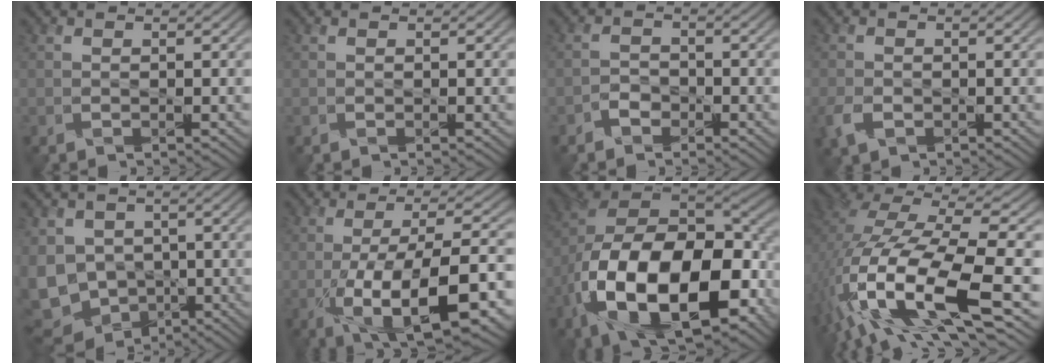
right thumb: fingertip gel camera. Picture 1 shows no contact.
{"total": 0.0}
{"total": 2.0, "force": [-1.6, 1.1, 0.5], "torque": [-0.007, 0.004, -0.035]}
{"total": 2.7, "force": [-1.4, 1.8, 1.4], "torque": [-0.044, -0.013, -0.030]}
{"total": 10.4, "force": [-1.6, 8.3, 5.9], "torque": [-0.162, -0.016, -0.031]}
{"total": 14.8, "force": [-4.7, 4.8, 13.2], "torque": [-0.208, -0.003, -0.073]}
{"total": 20.9, "force": [-7.3, 10.8, 16.3], "torque": [-0.341, -0.041, -0.114]}
{"total": 18.1, "force": [-6.1, 6.8, 15.6], "torque": [-0.345, -0.033, -0.101]}